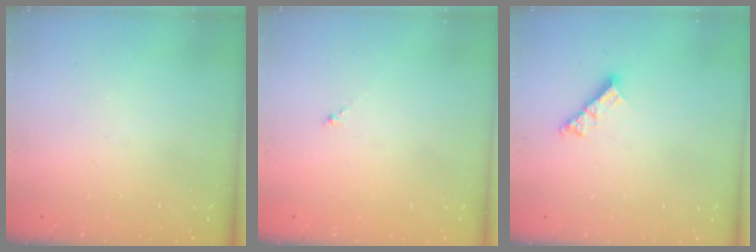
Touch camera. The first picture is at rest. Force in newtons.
{"total": 0.0}
{"total": 6.0, "press": 6.0, "slide": 0.7}